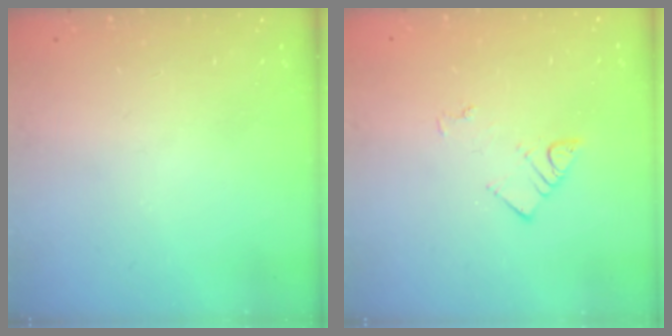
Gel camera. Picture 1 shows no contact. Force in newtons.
{"total": 4.1, "press": 4.1, "slide": 0.2}